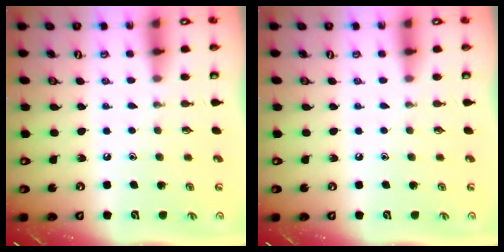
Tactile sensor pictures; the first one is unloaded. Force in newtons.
{"total": 0.0}